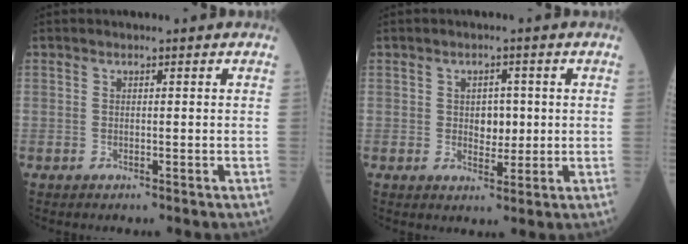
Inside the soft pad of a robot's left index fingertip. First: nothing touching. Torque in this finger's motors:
{"motor_torque": [0.33, 0.12, 0.06, 0.01]}